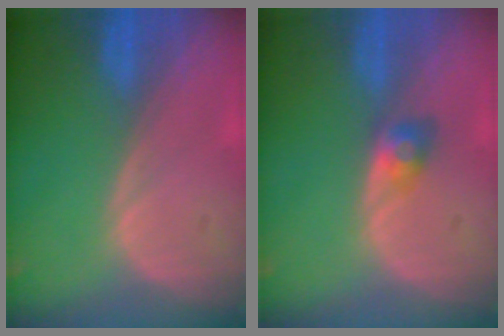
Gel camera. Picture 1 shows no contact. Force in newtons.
{"total": 3.0, "press": 2.5, "slide": 1.5}